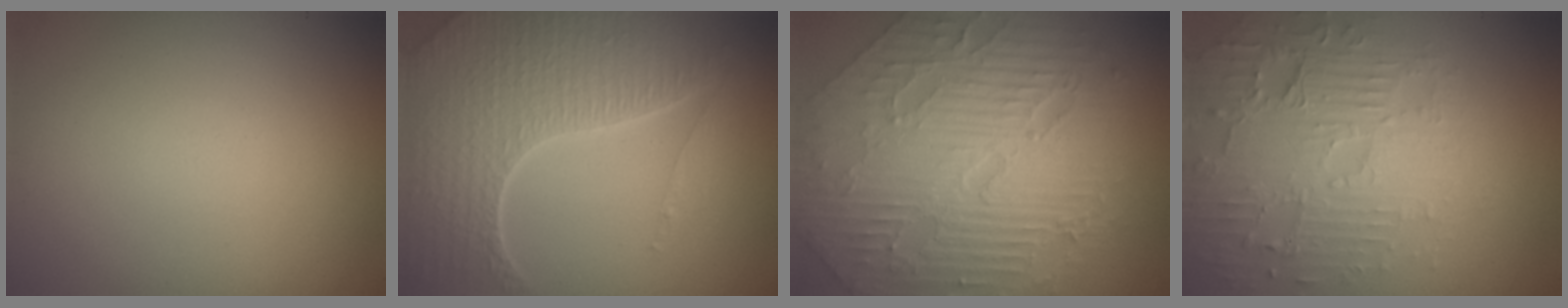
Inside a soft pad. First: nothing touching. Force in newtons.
{"total": 7.0, "press": 5.1, "slide": 4.8}
{"total": 10.7, "press": 7.1, "slide": 8.0}
{"total": 4.6, "press": 4.1, "slide": 1.9}